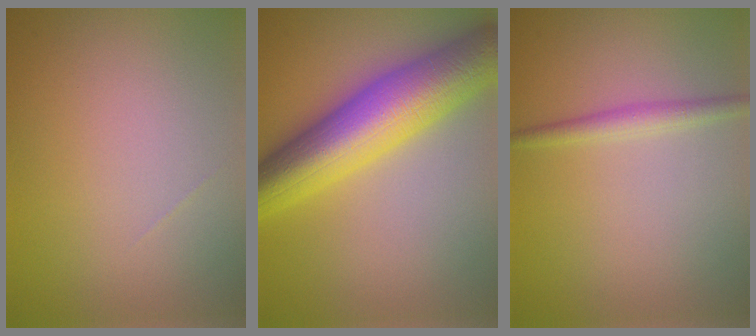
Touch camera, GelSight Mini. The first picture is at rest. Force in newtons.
{"total": 10.8, "press": 10.8, "slide": 0.2}
{"total": 1.7, "press": 1.7, "slide": 0.1}